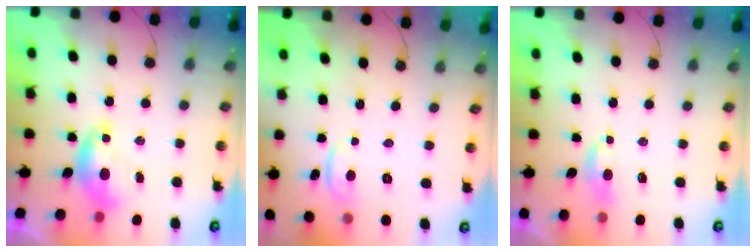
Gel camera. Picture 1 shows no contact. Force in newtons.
{"total": 0.0}
{"total": 3.3, "press": 3.3, "slide": 0.3}